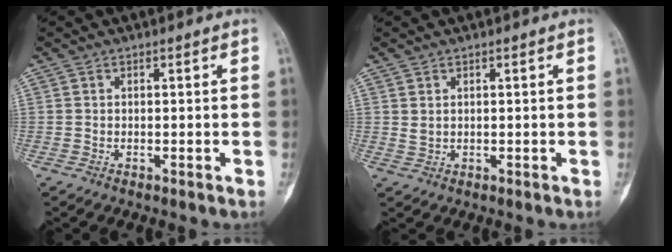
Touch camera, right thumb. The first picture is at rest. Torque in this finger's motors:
{"motor_torque": [0.00, 0.00, 0.06, -0.06, -0.01]}